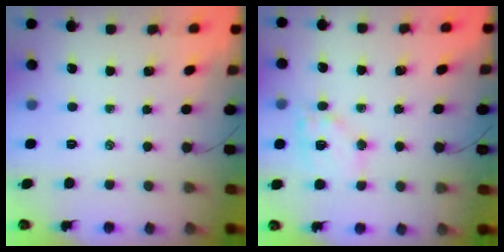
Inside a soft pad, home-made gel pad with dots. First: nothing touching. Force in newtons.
{"total": 10.7, "press": 10.6, "slide": 1.5}